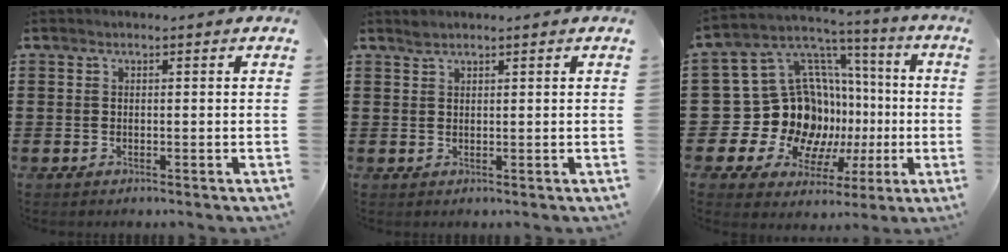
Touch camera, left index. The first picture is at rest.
{"total": 1.1, "force": [1.1, 0.2, 0.4], "torque": [-0.010, 0.000, 0.020]}
{"total": 18.6, "force": [-1.6, 16.4, 8.8], "torque": [-0.202, -0.029, 0.017]}